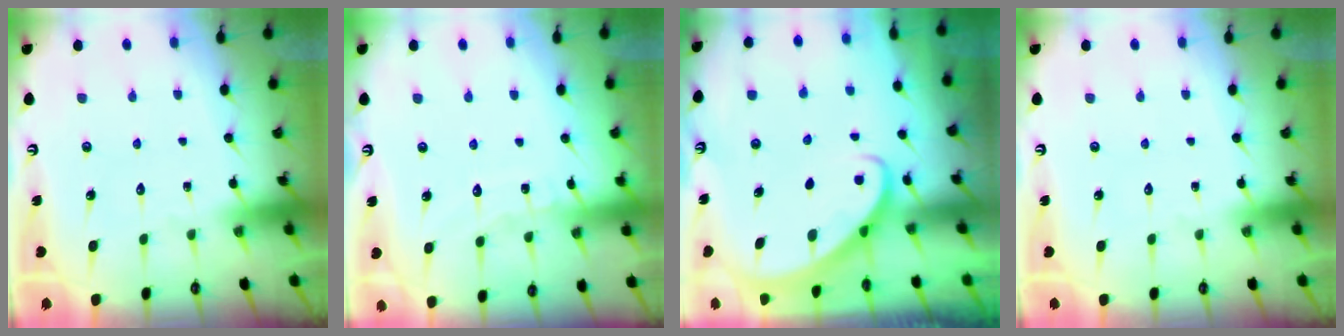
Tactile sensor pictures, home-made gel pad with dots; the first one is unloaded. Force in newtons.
{"total": 6.0, "press": 6.0, "slide": 0.2}
{"total": 2.7, "press": 2.7, "slide": 0.2}
{"total": 0.0}